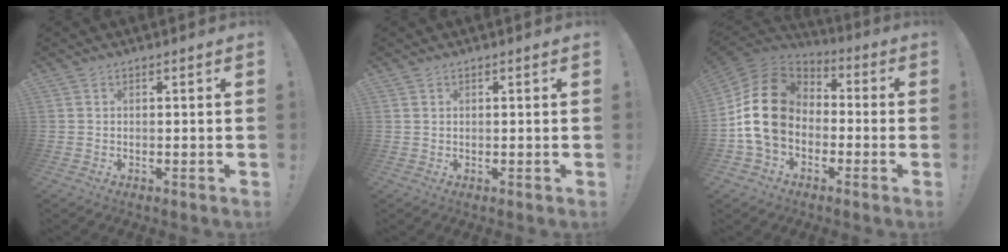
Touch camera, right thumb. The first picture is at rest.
{"total": 0.6, "force": [0.5, 0.2, 0.3], "torque": [-0.006, 0.000, 0.010]}
{"total": 19.3, "force": [-0.1, 14.7, 12.5], "torque": [-0.226, 0.025, 0.008]}